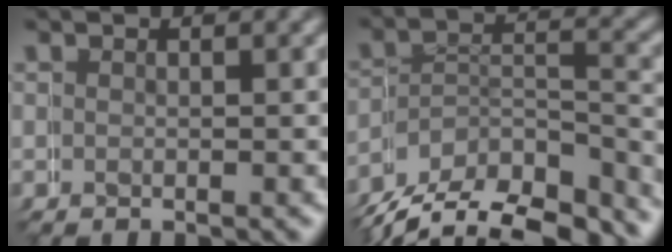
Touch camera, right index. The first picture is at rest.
{"total": 12.7, "force": [-10.2, 6.7, 3.7], "torque": [-0.058, -0.036, -0.150]}